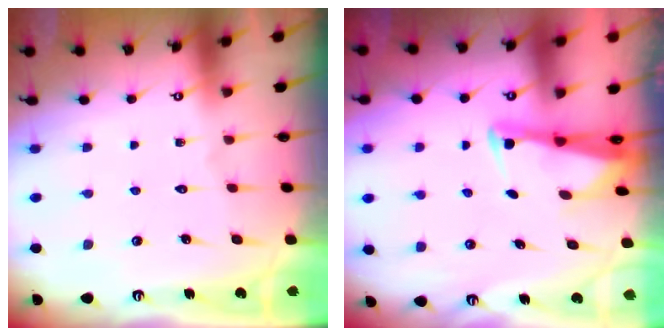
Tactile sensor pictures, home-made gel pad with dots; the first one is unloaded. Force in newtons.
{"total": 2.5, "press": 2.5, "slide": 0.5}